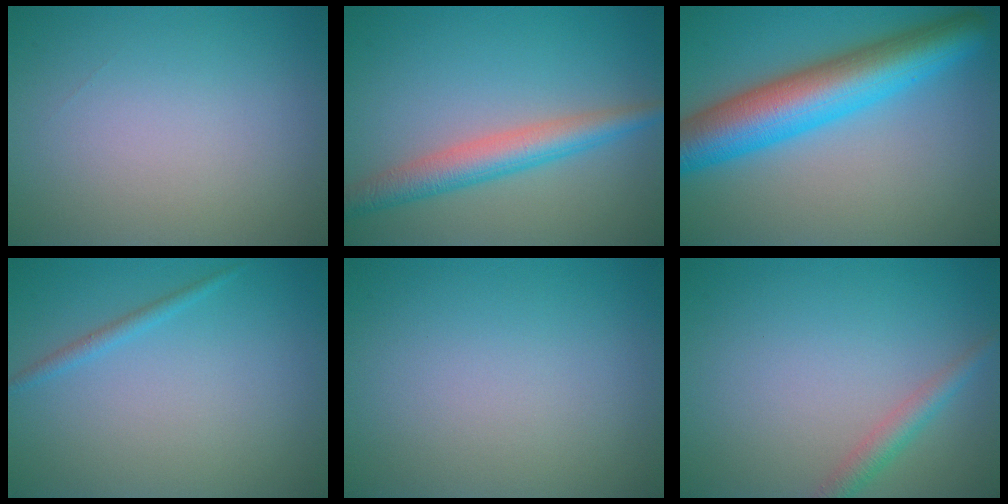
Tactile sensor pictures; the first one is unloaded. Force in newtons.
{"total": 4.2, "press": 4.2, "slide": 0.0}
{"total": 9.5, "press": 9.5, "slide": 0.2}
{"total": 1.1, "press": 1.0, "slide": 0.1}
{"total": 0.0}
{"total": 2.0, "press": 2.0, "slide": 0.0}